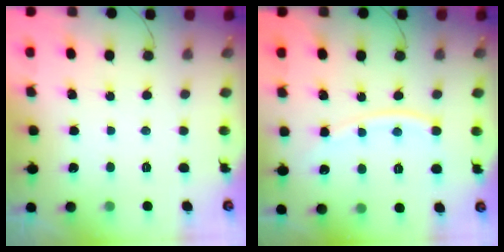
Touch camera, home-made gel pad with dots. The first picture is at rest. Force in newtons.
{"total": 10.7, "press": 10.6, "slide": 1.1}